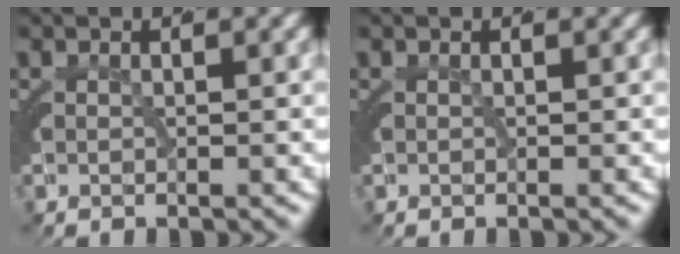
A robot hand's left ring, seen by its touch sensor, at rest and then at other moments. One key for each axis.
{"total": 0.0}